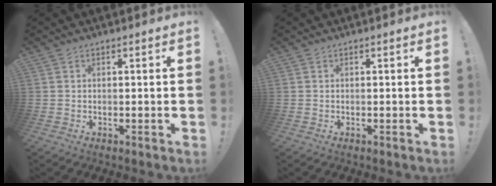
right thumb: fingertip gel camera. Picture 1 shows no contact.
{"total": 0.0}